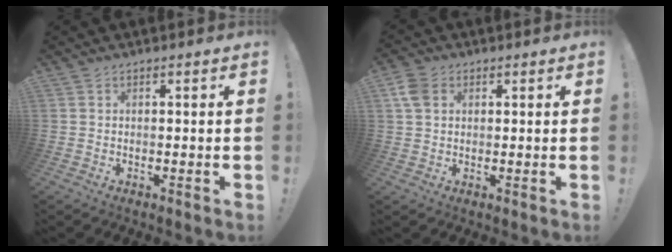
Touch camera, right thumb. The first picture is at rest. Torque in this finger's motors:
{"motor_torque": [0.11, 0.06, 0.45, 0.04, 0.14]}